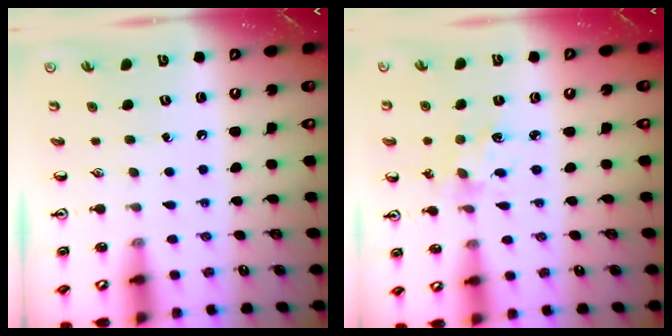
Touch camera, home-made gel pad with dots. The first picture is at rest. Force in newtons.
{"total": 2.5, "press": 2.5, "slide": 0.4}